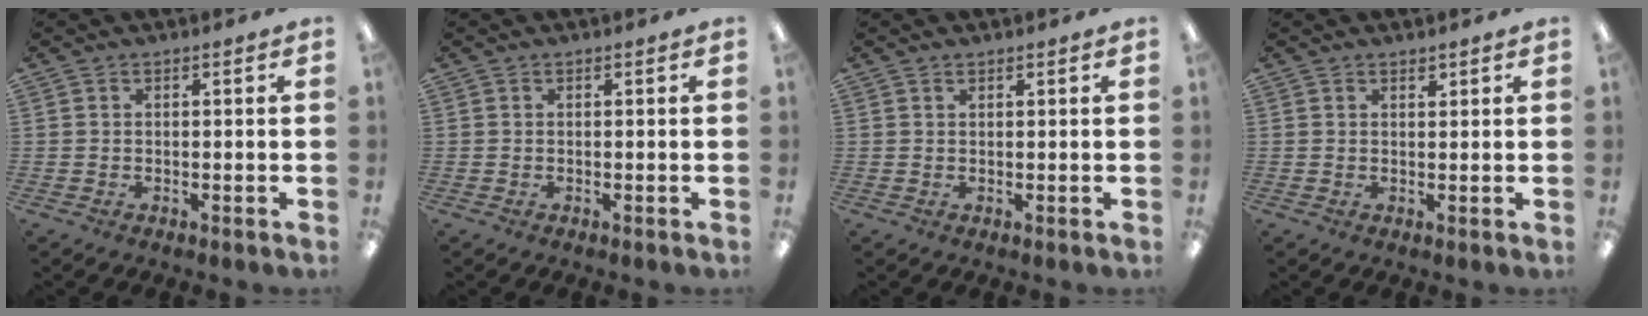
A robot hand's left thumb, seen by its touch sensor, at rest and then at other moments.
{"total": 0.0}
{"total": 0.6, "force": [0.5, 0.3, 0.2], "torque": [-0.005, 0.001, 0.009]}
{"total": 1.1, "force": [1.1, 0.4, 0.2], "torque": [0.003, -0.005, 0.018]}